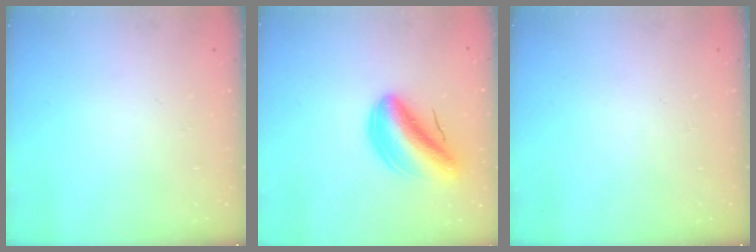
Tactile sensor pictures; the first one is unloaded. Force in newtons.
{"total": 11.2, "press": 10.6, "slide": 3.6}
{"total": 0.0}